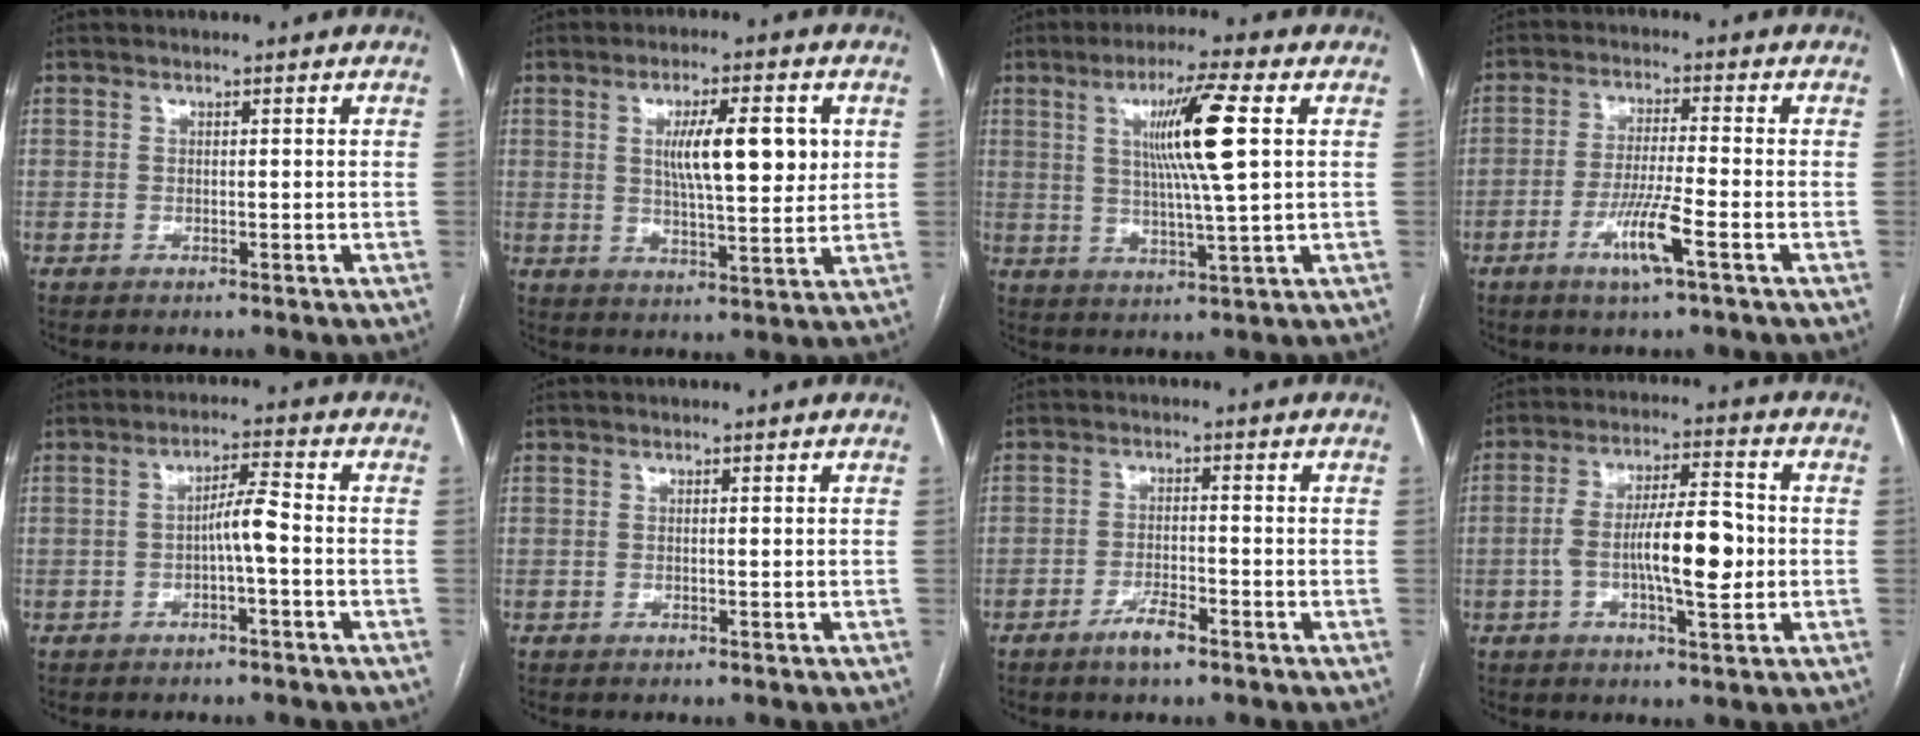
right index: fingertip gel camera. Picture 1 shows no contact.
{"total": 10.4, "force": [2.5, 2.3, 9.8], "torque": [-0.160, 0.002, 0.043]}
{"total": 11.0, "force": [2.9, -0.4, 10.6], "torque": [-0.188, 0.001, 0.049]}
{"total": 7.3, "force": [-3.3, -0.2, 6.4], "torque": [-0.125, -0.010, -0.062]}
{"total": 4.1, "force": [-1.1, 0.2, 3.9], "torque": [-0.063, 0.011, -0.018]}
{"total": 0.0}
{"total": 3.9, "force": [-2.6, 0.7, 2.8], "torque": [-0.052, -0.001, -0.047]}
{"total": 11.0, "force": [-1.5, 2.5, 10.7], "torque": [-0.188, 0.013, -0.025]}